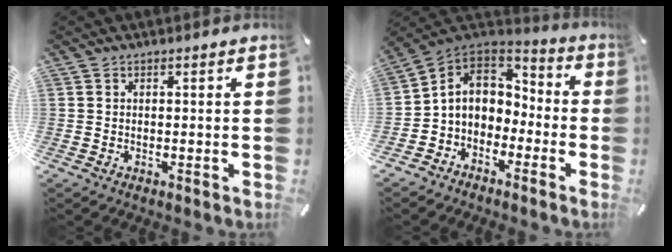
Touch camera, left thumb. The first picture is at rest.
{"total": 7.7, "force": [-1.1, 7.1, 2.8], "torque": [-0.072, 0.013, -0.016]}